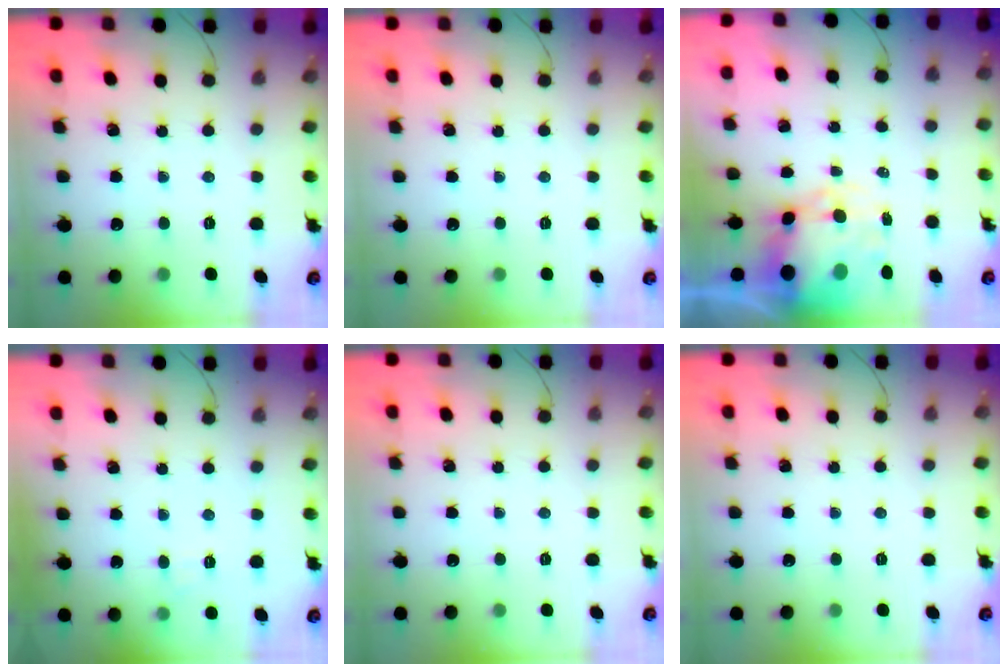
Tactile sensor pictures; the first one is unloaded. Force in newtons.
{"total": 0.0}
{"total": 10.1, "press": 9.7, "slide": 2.9}
{"total": 4.8, "press": 4.6, "slide": 1.3}
{"total": 0.0}
{"total": 0.0}